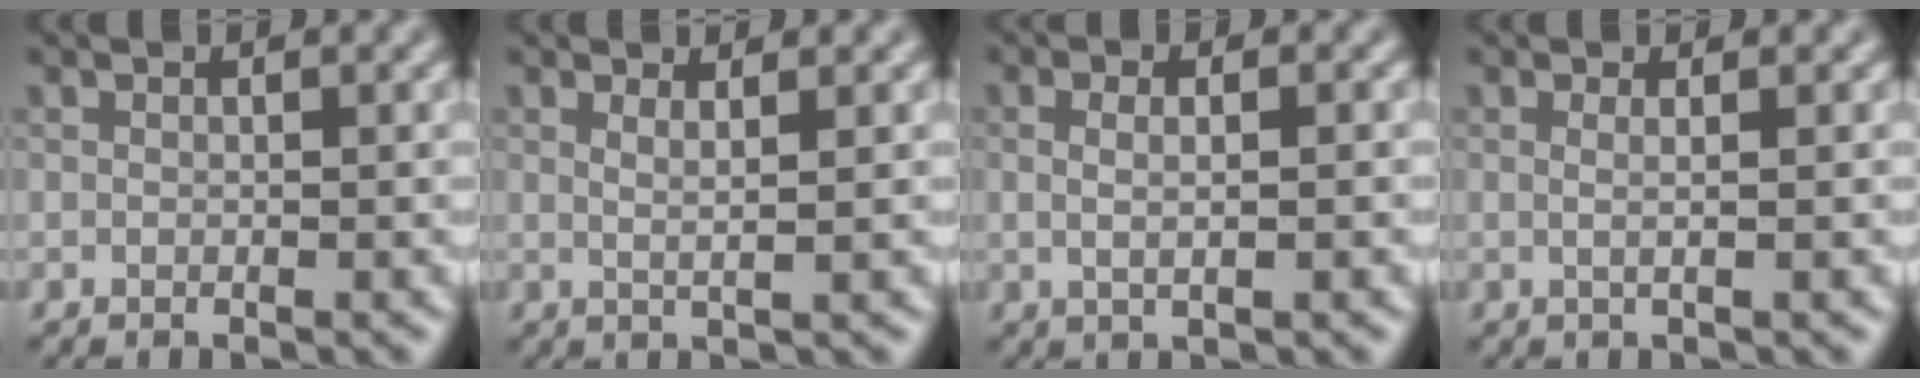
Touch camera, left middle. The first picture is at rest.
{"total": 1.5, "force": [0.5, 0.5, 1.3], "torque": [-0.013, 0.002, 0.006]}
{"total": 2.9, "force": [0.7, 1.4, 2.4], "torque": [-0.019, 0.015, -0.006]}
{"total": 1.2, "force": [0.0, 0.5, 1.2], "torque": [-0.014, 0.000, -0.007]}